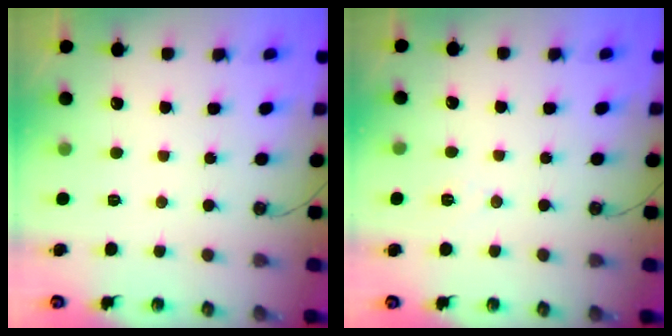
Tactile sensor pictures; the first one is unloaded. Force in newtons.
{"total": 5.1, "press": 2.6, "slide": 4.4}